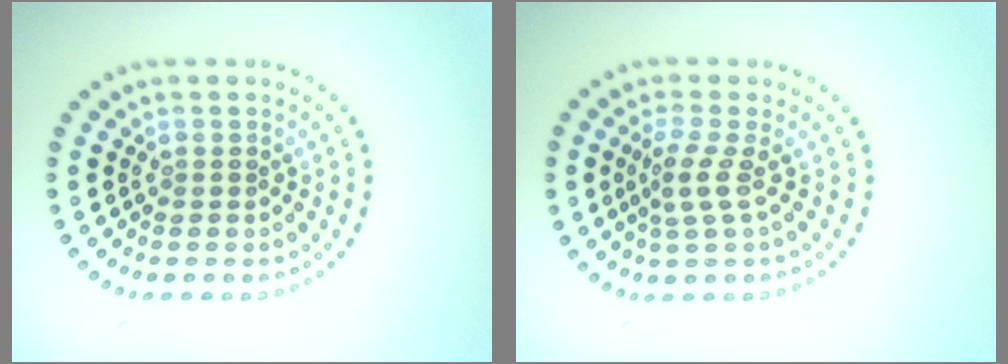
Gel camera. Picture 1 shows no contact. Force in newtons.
{"total": 2.3, "press": 1.6, "slide": 1.6}